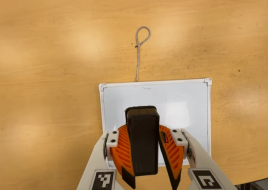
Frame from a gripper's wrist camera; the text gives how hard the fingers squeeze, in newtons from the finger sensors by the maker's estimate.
{"total": 9.9, "left": 10.4, "right": 9.4}